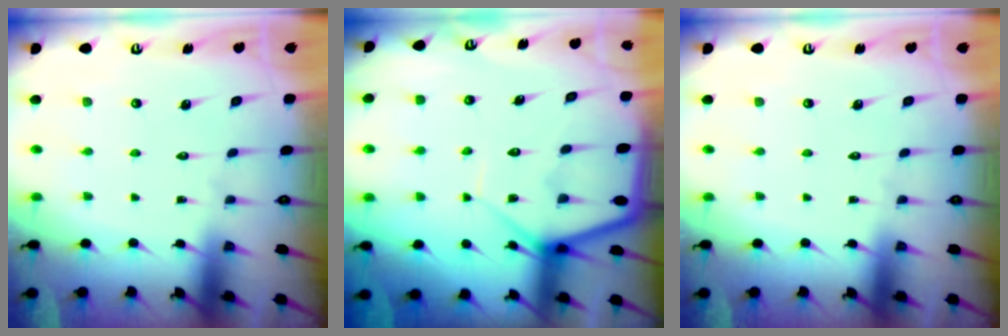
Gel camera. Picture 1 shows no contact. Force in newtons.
{"total": 9.3, "press": 9.3, "slide": 0.8}
{"total": 0.0}